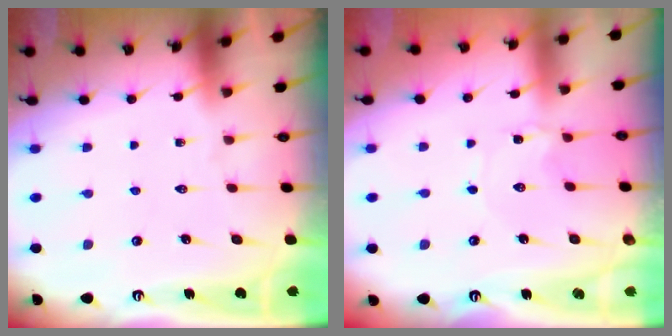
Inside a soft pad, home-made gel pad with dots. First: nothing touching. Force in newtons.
{"total": 0.7, "press": 0.7, "slide": 0.2}